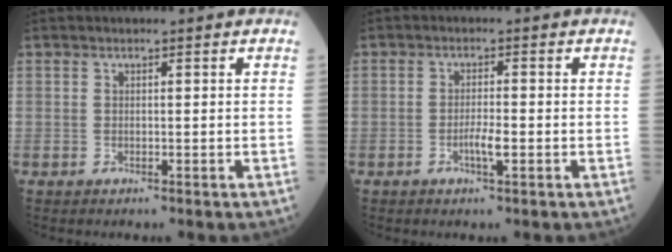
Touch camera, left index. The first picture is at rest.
{"total": 2.3, "force": [-1.0, 0.3, 2.1], "torque": [-0.034, -0.001, -0.018]}